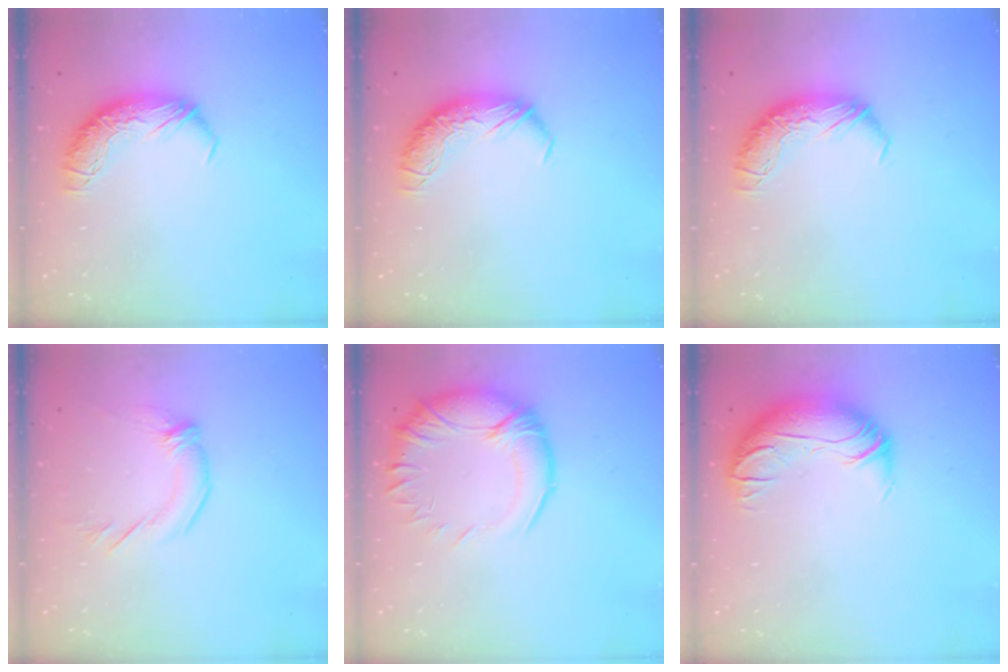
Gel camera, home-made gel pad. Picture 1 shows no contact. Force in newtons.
{"total": 0.0}
{"total": 0.0}
{"total": 1.4, "press": 0.2, "slide": 1.4}
{"total": 6.3, "press": 4.8, "slide": 4.1}
{"total": 3.0, "press": 1.0, "slide": 2.8}